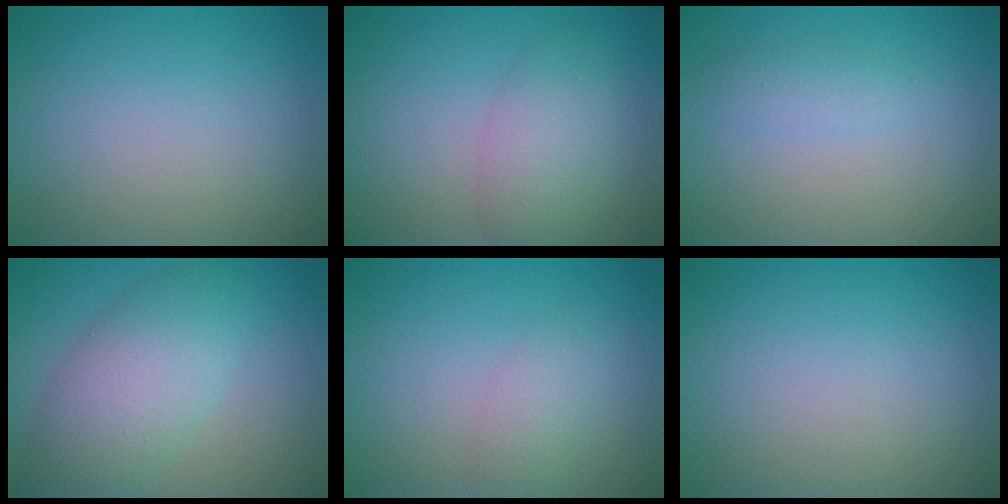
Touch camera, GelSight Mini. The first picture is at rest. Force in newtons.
{"total": 3.9, "press": 3.9, "slide": 0.1}
{"total": 1.5, "press": 1.5, "slide": 0.1}
{"total": 6.6, "press": 6.6, "slide": 0.3}
{"total": 1.9, "press": 1.9, "slide": 0.1}
{"total": 0.0}